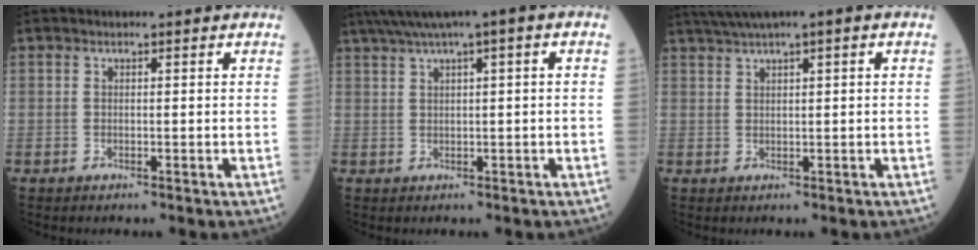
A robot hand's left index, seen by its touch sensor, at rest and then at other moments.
{"total": 6.5, "force": [3.5, 0.0, 5.5], "torque": [-0.102, 0.032, 0.062]}
{"total": 5.1, "force": [3.2, -0.2, 4.0], "torque": [-0.080, 0.026, 0.061]}